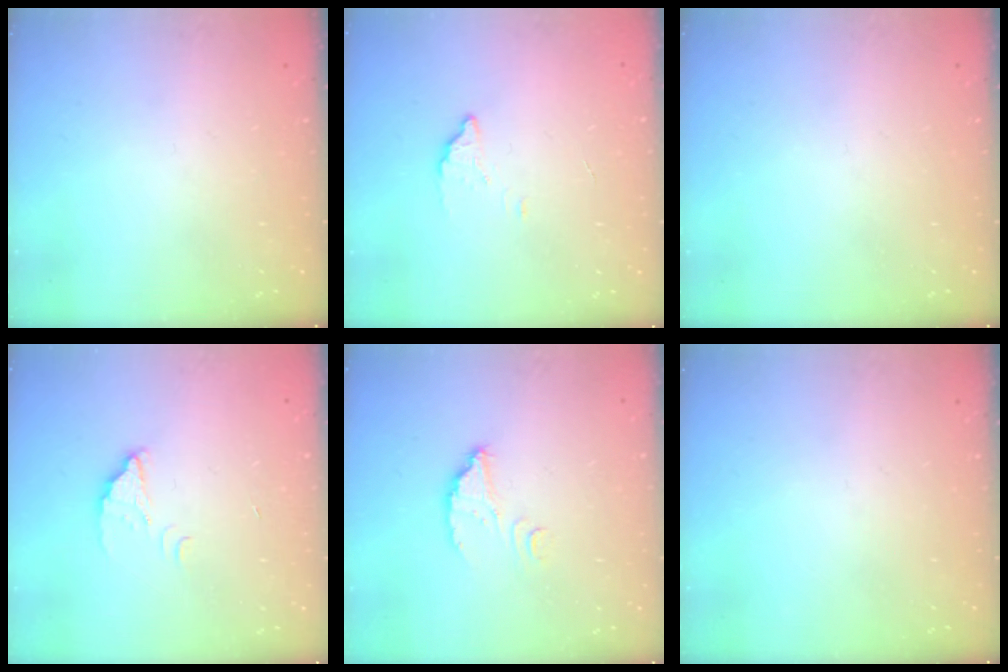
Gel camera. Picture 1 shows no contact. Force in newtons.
{"total": 2.1, "press": 2.1, "slide": 0.1}
{"total": 0.0}
{"total": 2.7, "press": 2.7, "slide": 0.1}
{"total": 3.8, "press": 3.8, "slide": 0.2}
{"total": 0.0}